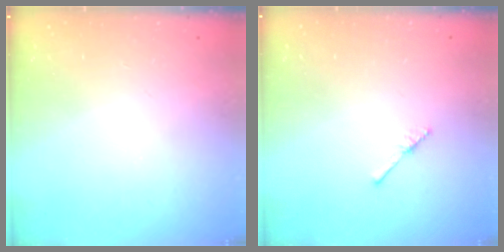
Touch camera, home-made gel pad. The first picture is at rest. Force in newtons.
{"total": 2.5, "press": 2.4, "slide": 0.3}